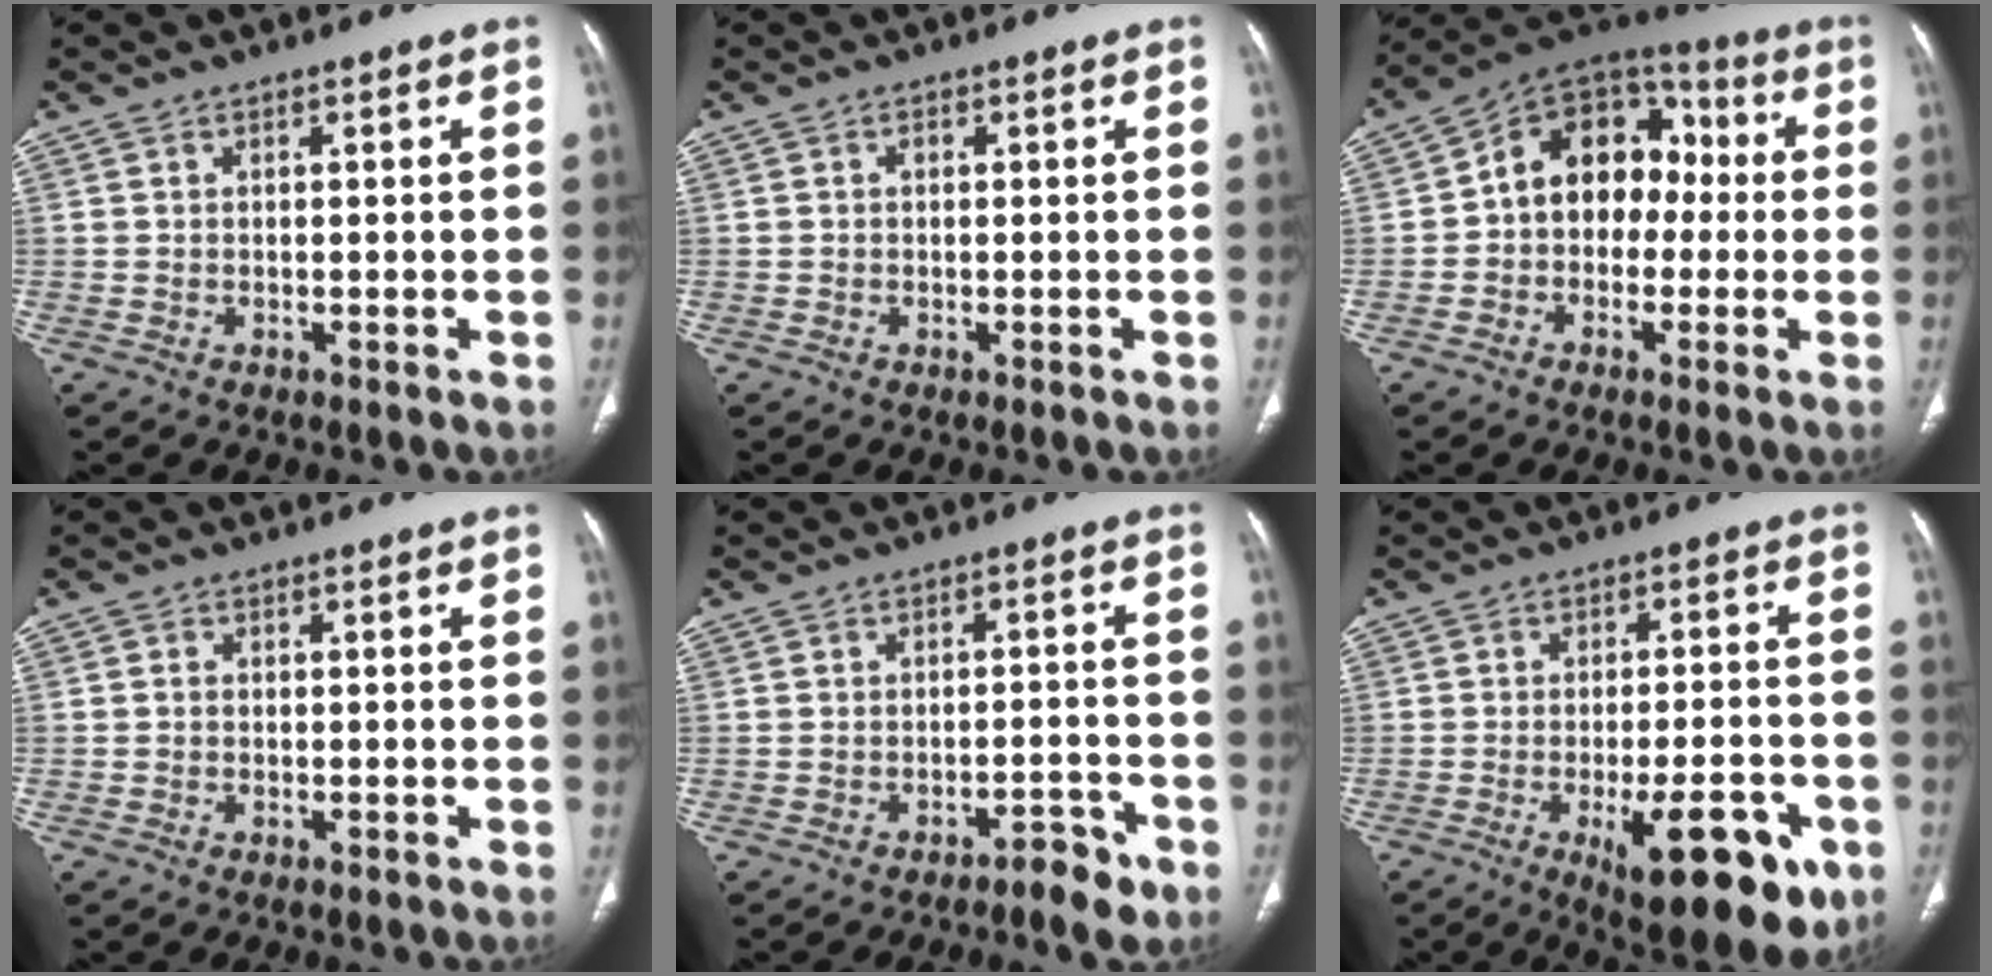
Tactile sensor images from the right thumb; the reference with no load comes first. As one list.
[{"total": 0.7, "force": [0.0, 0.6, 0.4], "torque": [-0.005, 0.002, -0.003]}, {"total": 14.1, "force": [-0.3, 10.9, 8.9], "torque": [-0.086, 0.050, -0.022]}, {"total": 0.8, "force": [-0.1, 0.8, 0.3], "torque": [-0.003, 0.003, -0.003]}, {"total": 4.2, "force": [-2.9, 1.7, 2.5], "torque": [-0.024, 0.027, -0.039]}, {"total": 16.5, "force": [-6.9, 6.1, 13.7], "torque": [-0.142, 0.018, -0.081]}]